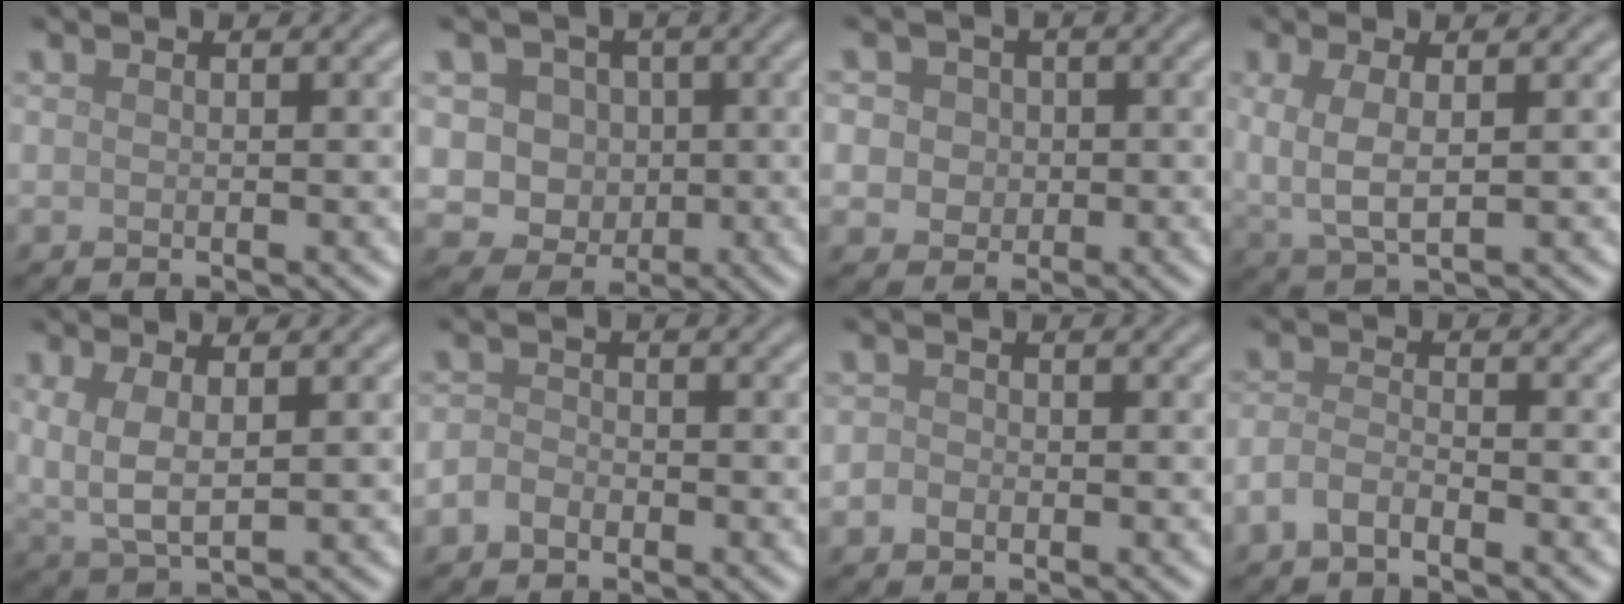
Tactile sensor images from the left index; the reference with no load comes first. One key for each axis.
{"total": 5.4, "fx": 0.5, "fy": 5.0, "fz": 2.2, "tx": -0.019, "ty": 0.012, "tz": -0.013}
{"total": 6.2, "fx": 1.7, "fy": 5.3, "fz": 2.7, "tx": -0.036, "ty": 0.030, "tz": 0.003}
{"total": 3.8, "fx": 0.4, "fy": 1.8, "fz": 3.4, "tx": -0.079, "ty": -0.002, "tz": 0.010}
{"total": 4.0, "fx": 0.8, "fy": 1.8, "fz": 3.5, "tx": -0.080, "ty": -0.003, "tz": 0.018}
{"total": 1.8, "fx": -0.9, "fy": 1.3, "fz": 0.8, "tx": -0.016, "ty": 0.002, "tz": -0.024}
{"total": 1.3, "fx": -0.5, "fy": 1.1, "fz": 0.6, "tx": -0.005, "ty": -0.001, "tz": -0.014}
{"total": 2.3, "fx": -1.6, "fy": 0.8, "fz": 1.4, "tx": -0.033, "ty": 0.004, "tz": -0.040}